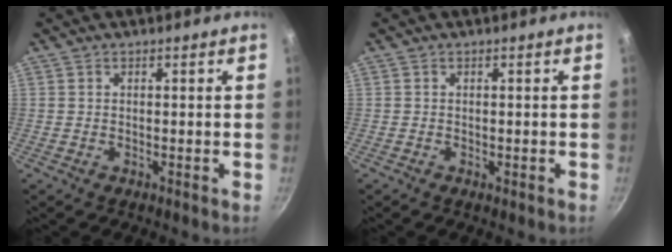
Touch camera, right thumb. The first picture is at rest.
{"total": 0.5, "force": [-0.2, 0.3, 0.4], "torque": [-0.001, -0.001, -0.004]}